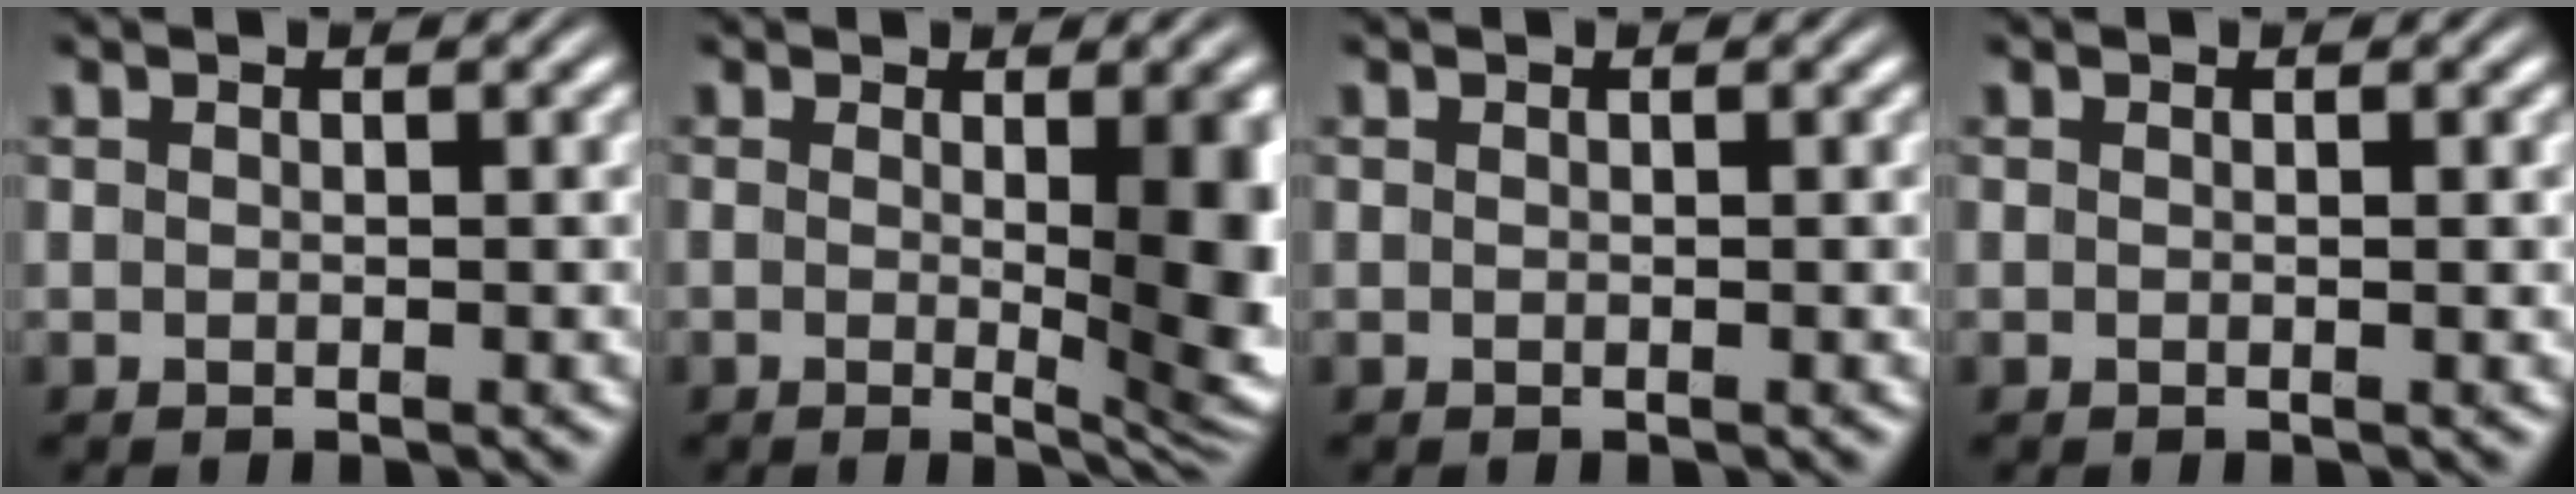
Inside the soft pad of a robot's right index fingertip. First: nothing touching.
{"total": 7.3, "force": [-0.6, 1.7, 7.0], "torque": [-0.087, -0.021, -0.005]}
{"total": 0.0}
{"total": 0.0}